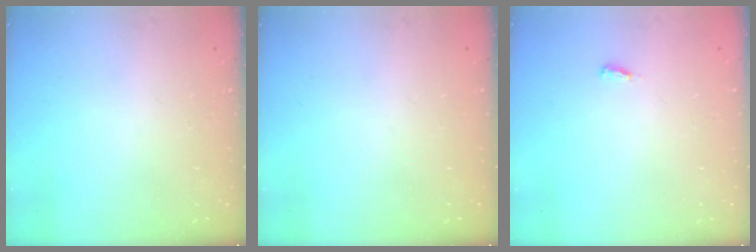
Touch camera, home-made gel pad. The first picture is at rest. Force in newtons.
{"total": 0.0}
{"total": 2.6, "press": 2.4, "slide": 1.0}